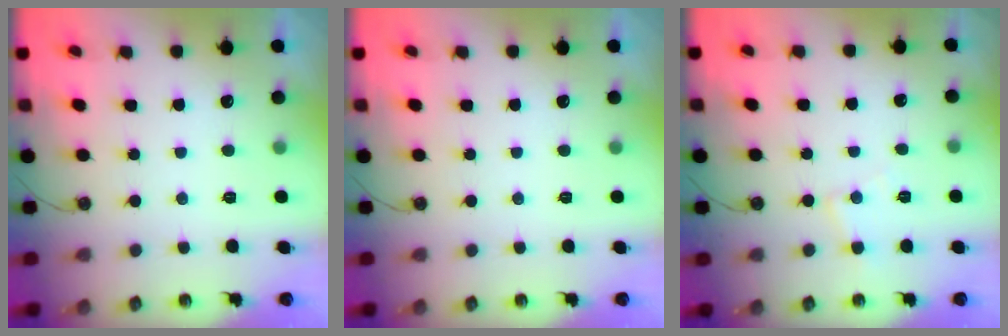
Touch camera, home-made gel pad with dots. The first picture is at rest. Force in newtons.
{"total": 0.0}
{"total": 5.9, "press": 5.9, "slide": 0.2}